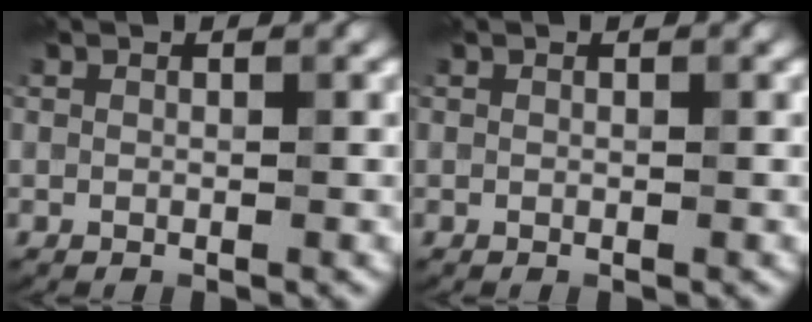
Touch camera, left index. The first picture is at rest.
{"total": 0.0}